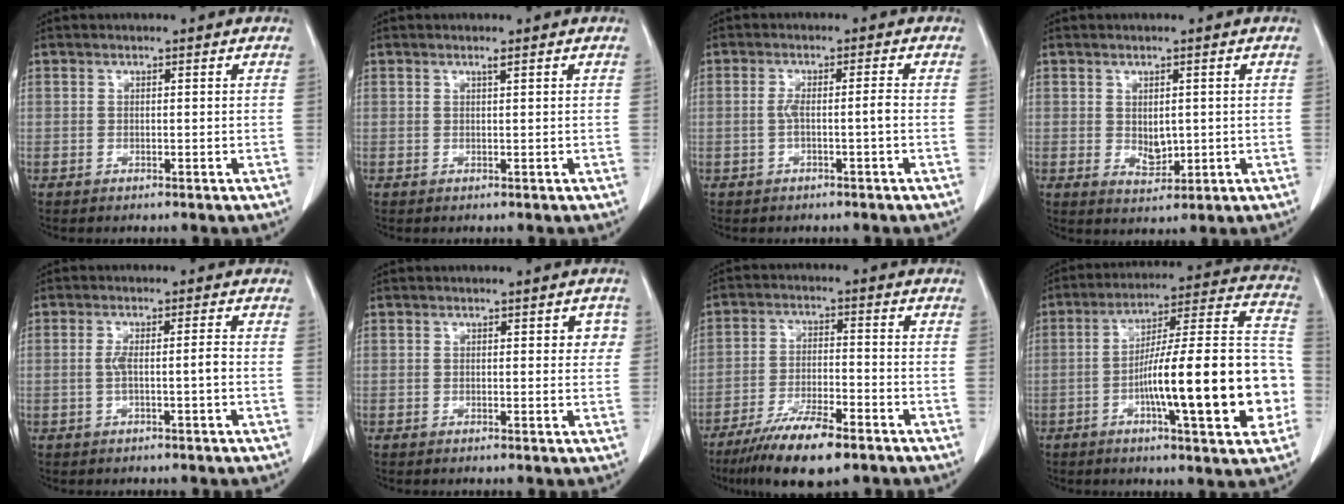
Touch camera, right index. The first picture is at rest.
{"total": 0.6, "force": [0.4, -0.1, 0.4], "torque": [-0.012, -0.003, 0.010]}
{"total": 2.7, "force": [-0.7, -0.1, 2.6], "torque": [-0.048, 0.009, -0.008]}
{"total": 3.0, "force": [0.3, 2.0, 2.3], "torque": [-0.037, -0.007, 0.017]}
{"total": 3.0, "force": [-0.6, 0.1, 2.9], "torque": [-0.055, 0.010, -0.005]}
{"total": 2.4, "force": [0.7, 1.3, 1.9], "torque": [-0.013, 0.007, 0.004]}
{"total": 10.6, "force": [-7.6, 2.1, 7.2], "torque": [-0.128, -0.021, -0.131]}
{"total": 21.8, "force": [-5.2, 2.9, 20.9], "torque": [-0.265, 0.026, -0.073]}